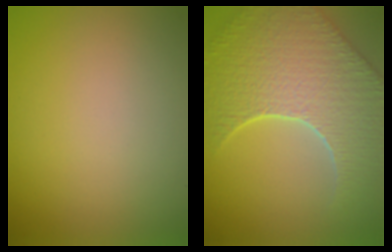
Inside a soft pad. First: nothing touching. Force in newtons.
{"total": 8.9, "press": 6.5, "slide": 6.1}